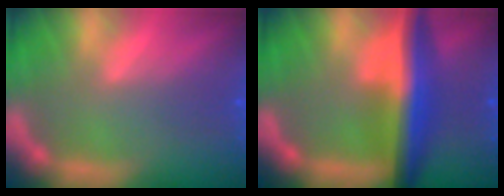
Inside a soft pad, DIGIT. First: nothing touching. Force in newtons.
{"total": 8.0}